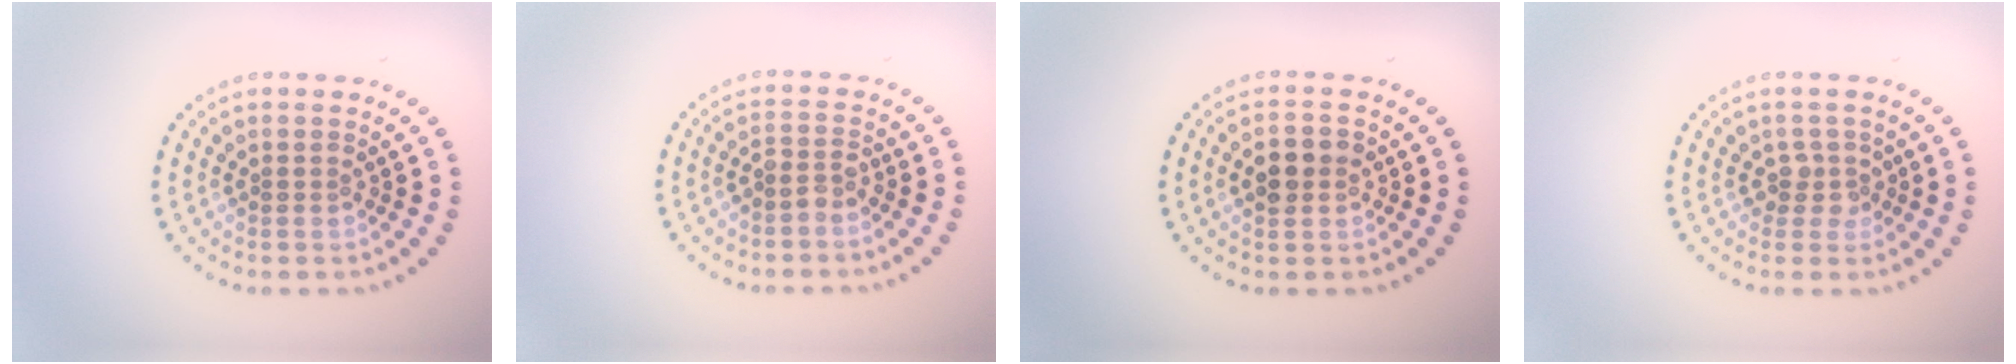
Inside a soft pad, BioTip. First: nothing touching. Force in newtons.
{"total": 1.5, "press": 1.2, "slide": 0.9}
{"total": 3.0, "press": 3.0, "slide": 0.2}
{"total": 1.8, "press": 1.4, "slide": 1.2}